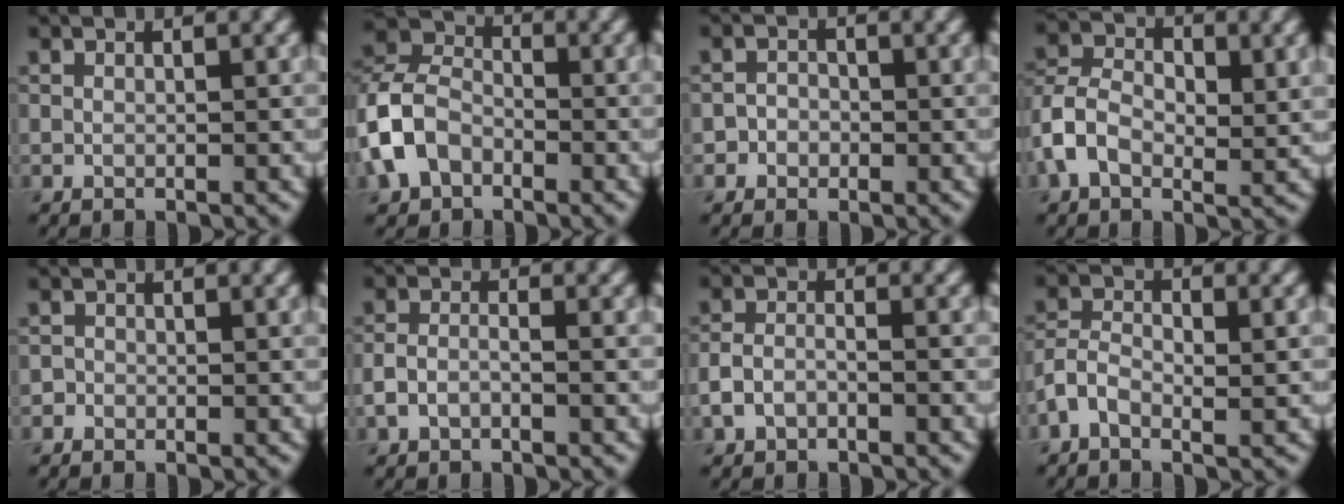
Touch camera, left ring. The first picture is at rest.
{"total": 7.0, "force": [-2.7, 5.1, 4.0], "torque": [-0.089, 0.007, -0.069]}
{"total": 1.4, "force": [-0.5, 1.2, 0.3], "torque": [0.010, 0.003, -0.017]}
{"total": 5.9, "force": [-0.7, 4.0, 4.3], "torque": [-0.077, 0.012, -0.024]}
{"total": 0.6, "force": [-0.4, 0.5, 0.0], "torque": [0.004, -0.001, -0.009]}
{"total": 1.8, "force": [-1.0, 1.0, 1.2], "torque": [-0.022, 0.004, -0.023]}
{"total": 2.2, "force": [-1.3, 1.3, 1.2], "torque": [-0.022, 0.005, -0.031]}
{"total": 3.7, "force": [-1.3, 2.0, 2.8], "torque": [-0.057, 0.007, -0.032]}